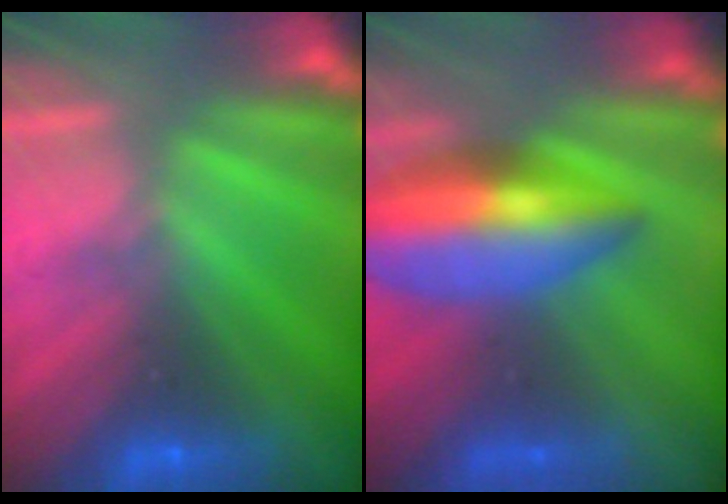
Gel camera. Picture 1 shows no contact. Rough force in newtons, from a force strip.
{"total": 6.8}